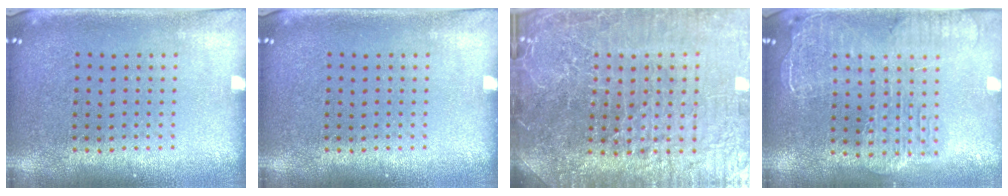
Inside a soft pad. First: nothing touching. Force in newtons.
{"total": 0.0}
{"total": 6.2, "press": 5.6, "slide": 2.7}
{"total": 2.5, "press": 2.2, "slide": 1.2}